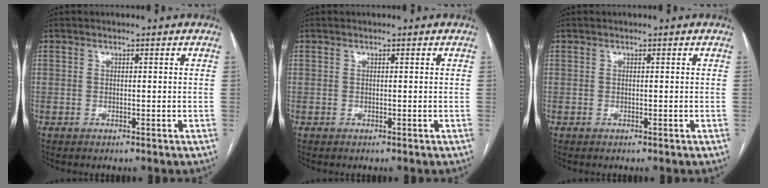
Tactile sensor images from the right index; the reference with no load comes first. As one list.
[{"total": 0.0}, {"total": 0.0}]